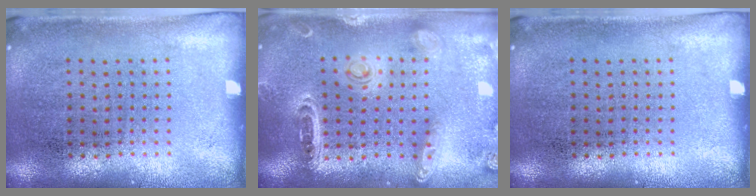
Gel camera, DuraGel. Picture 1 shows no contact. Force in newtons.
{"total": 1.4, "press": 1.4, "slide": 0.0}
{"total": 0.0}